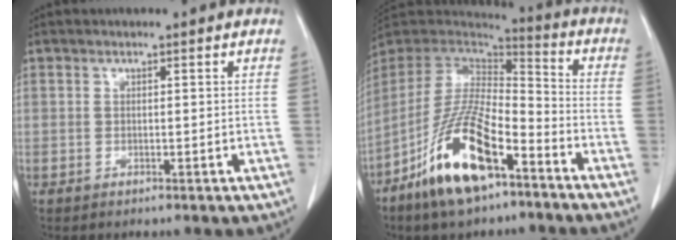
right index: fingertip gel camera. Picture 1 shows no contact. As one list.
[{"total": 16.6, "force": [-9.2, 4.9, 12.9], "torque": [-0.263, -0.016, -0.168]}]